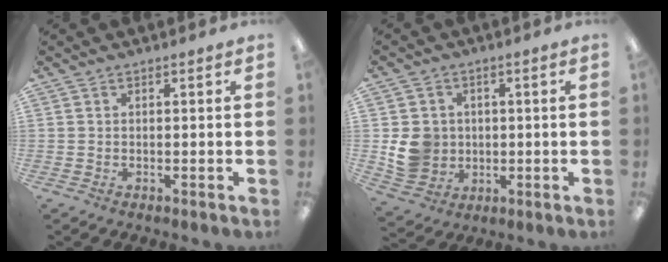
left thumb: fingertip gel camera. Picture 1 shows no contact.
{"total": 8.4, "force": [0.0, 7.9, 2.7], "torque": [-0.062, 0.006, 0.007]}